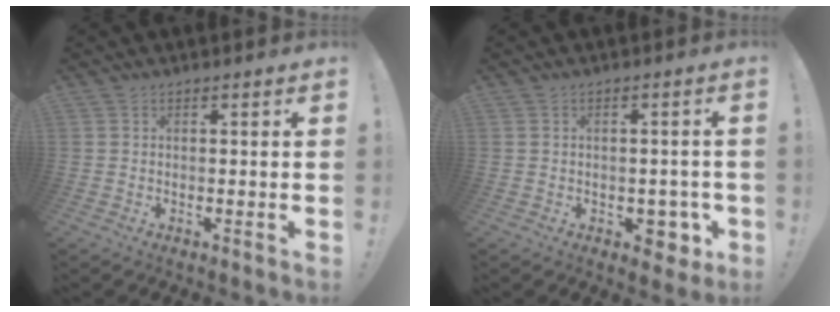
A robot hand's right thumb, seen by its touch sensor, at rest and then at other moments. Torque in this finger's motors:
{"motor_torque": [0.00, -0.15, -0.04, 0.08, -0.04]}